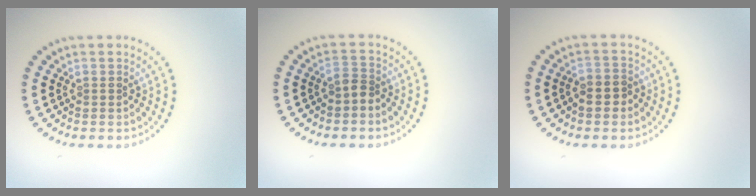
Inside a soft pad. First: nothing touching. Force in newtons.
{"total": 1.5, "press": 1.2, "slide": 0.9}
{"total": 2.1, "press": 2.0, "slide": 0.8}